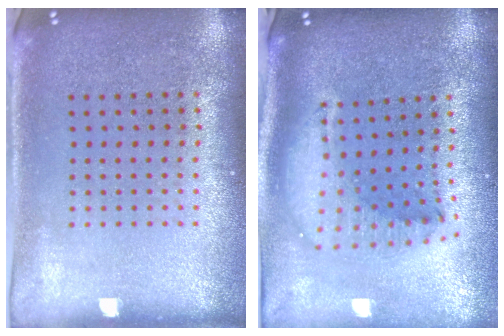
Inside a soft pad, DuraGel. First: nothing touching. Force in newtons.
{"total": 2.0, "press": 1.6, "slide": 1.2}